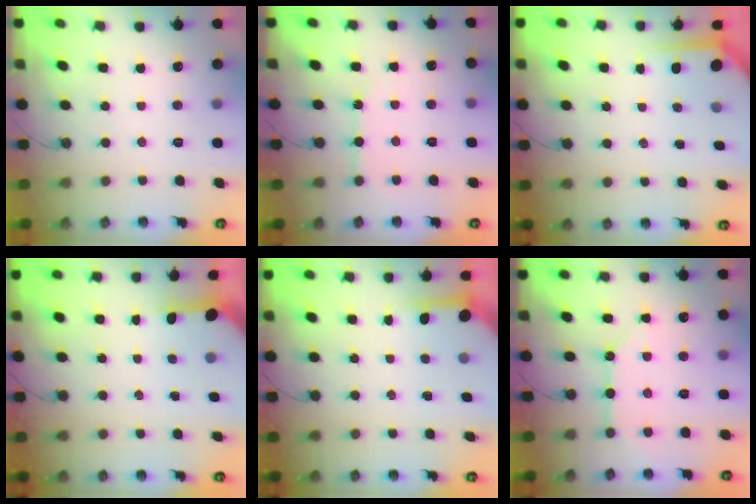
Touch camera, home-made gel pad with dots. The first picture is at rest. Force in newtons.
{"total": 5.6, "press": 5.5, "slide": 0.5}
{"total": 3.9, "press": 3.9, "slide": 0.2}
{"total": 3.5, "press": 3.5, "slide": 0.4}
{"total": 3.7, "press": 3.7, "slide": 0.4}
{"total": 8.3, "press": 8.3, "slide": 0.6}